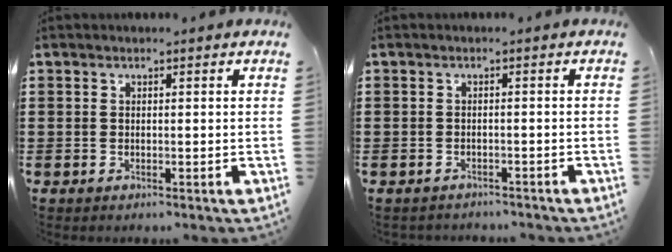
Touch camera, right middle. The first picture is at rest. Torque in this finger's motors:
{"motor_torque": [-0.28, 0.23, -0.06, -0.02]}